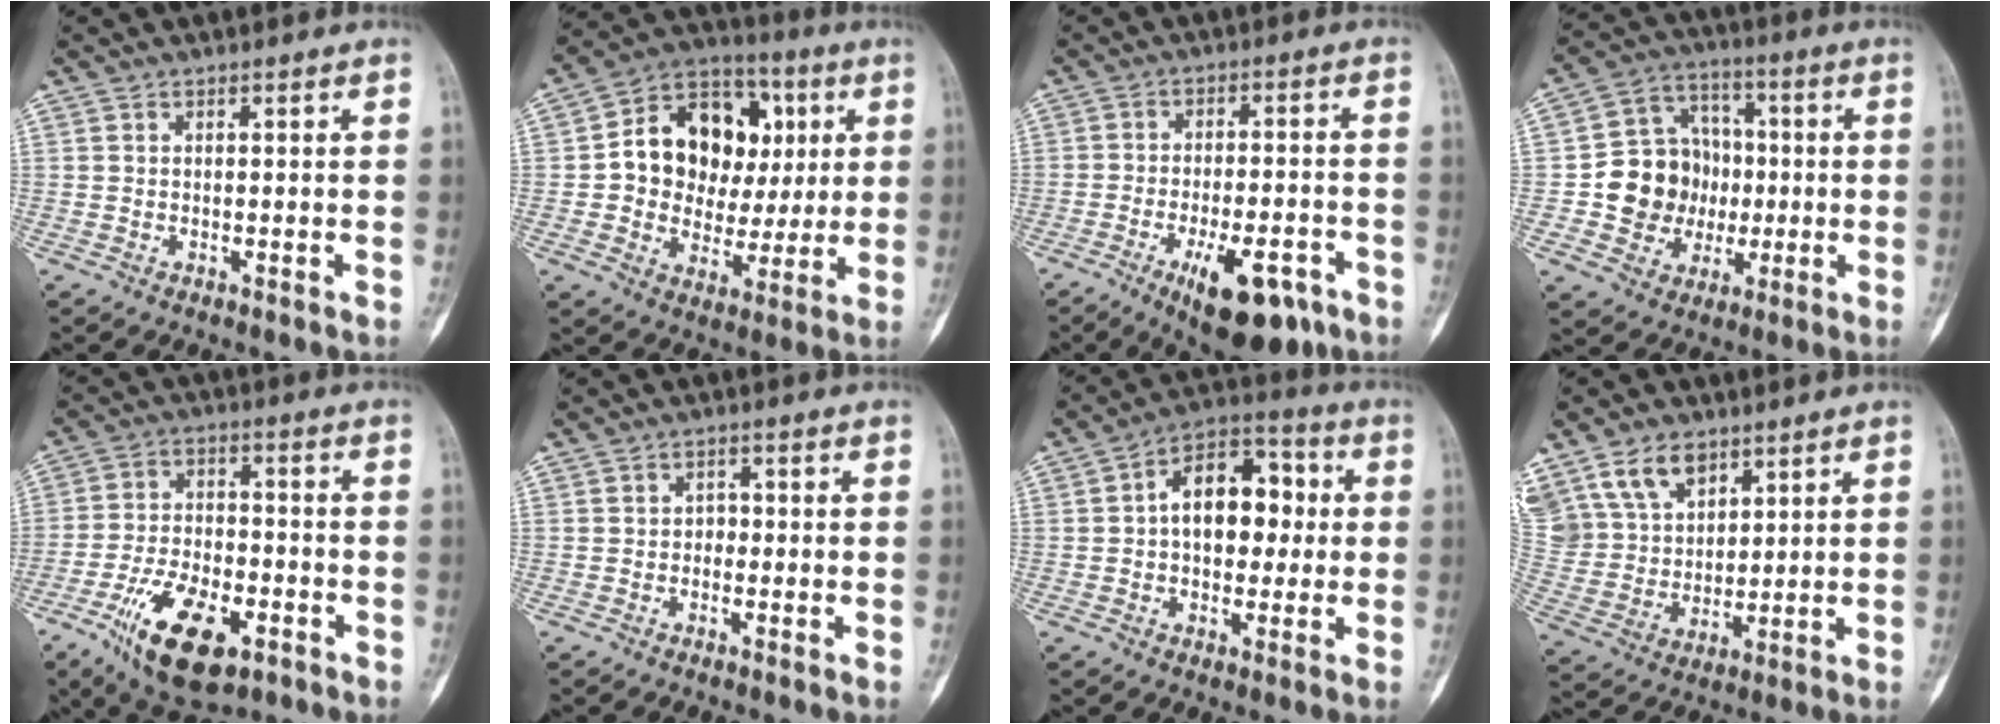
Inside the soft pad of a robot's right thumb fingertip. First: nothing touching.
{"total": 18.1, "force": [2.8, 14.3, 10.7], "torque": [-0.115, 0.021, 0.048]}
{"total": 14.0, "force": [-7.3, 5.6, 10.5], "torque": [-0.142, 0.026, -0.099]}
{"total": 13.5, "force": [-1.3, 11.9, 6.3], "torque": [-0.053, 0.029, -0.018]}
{"total": 15.6, "force": [-7.6, 7.5, 11.5], "torque": [-0.190, 0.023, -0.125]}
{"total": 1.7, "force": [-0.5, 1.4, 0.8], "torque": [0.003, 0.008, -0.014]}
{"total": 13.2, "force": [1.0, 8.5, 10.1], "torque": [-0.116, 0.032, 0.006]}
{"total": 13.6, "force": [8.2, 8.9, 6.2], "torque": [-0.110, -0.017, 0.173]}